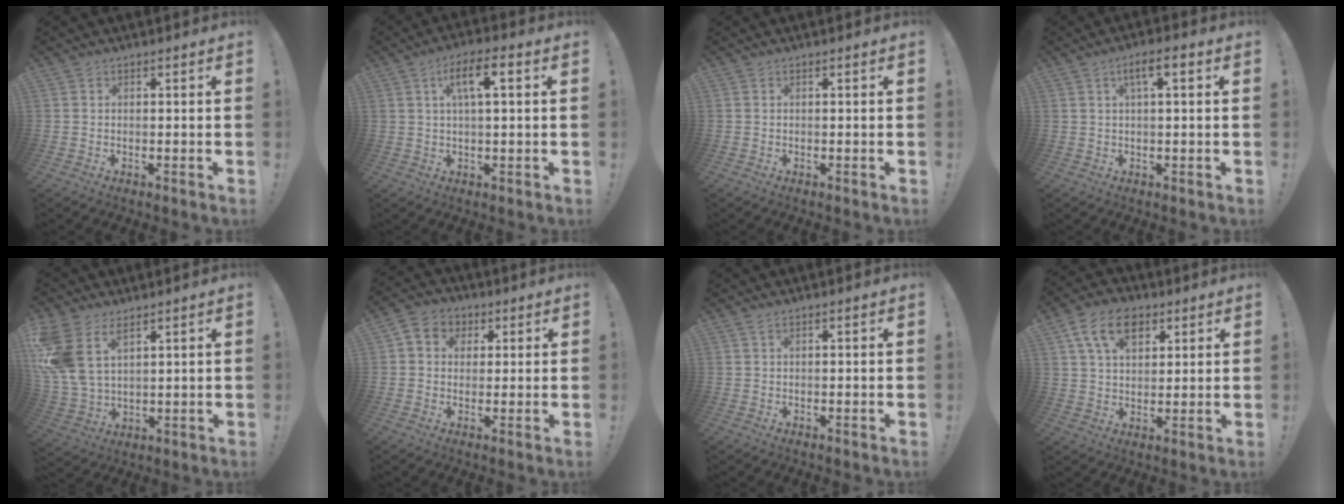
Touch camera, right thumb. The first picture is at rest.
{"total": 8.2, "force": [2.4, 2.4, 7.4], "torque": [-0.130, 0.009, 0.036]}
{"total": 0.0}
{"total": 5.2, "force": [1.5, 1.2, 4.8], "torque": [-0.082, 0.003, 0.020]}
{"total": 11.2, "force": [5.9, 6.6, 6.8], "torque": [-0.147, -0.035, 0.117]}
{"total": 6.2, "force": [1.2, 5.5, 2.5], "torque": [-0.034, 0.002, 0.025]}
{"total": 0.9, "force": [0.6, 0.2, 0.7], "torque": [-0.015, 0.002, 0.010]}
{"total": 12.4, "force": [5.9, 8.1, 7.2], "torque": [-0.116, -0.009, 0.111]}